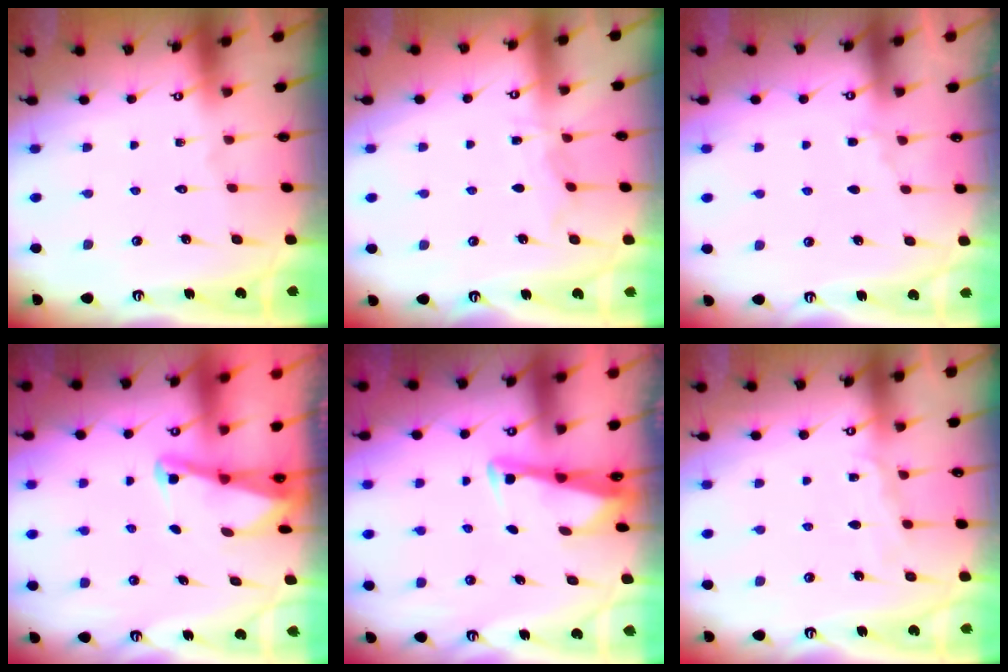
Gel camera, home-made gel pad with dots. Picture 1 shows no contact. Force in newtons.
{"total": 4.8, "press": 4.8, "slide": 0.1}
{"total": 4.0, "press": 4.0, "slide": 0.5}
{"total": 2.1, "press": 2.1, "slide": 0.3}
{"total": 2.9, "press": 2.9, "slide": 0.4}
{"total": 5.9, "press": 5.8, "slide": 0.7}